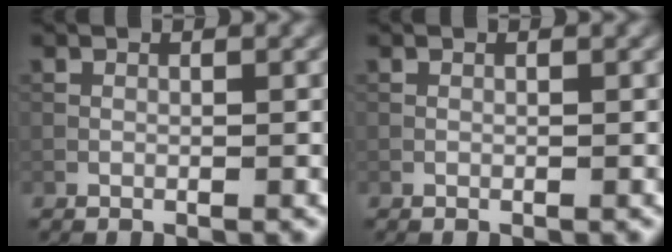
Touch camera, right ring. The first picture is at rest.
{"total": 0.0}